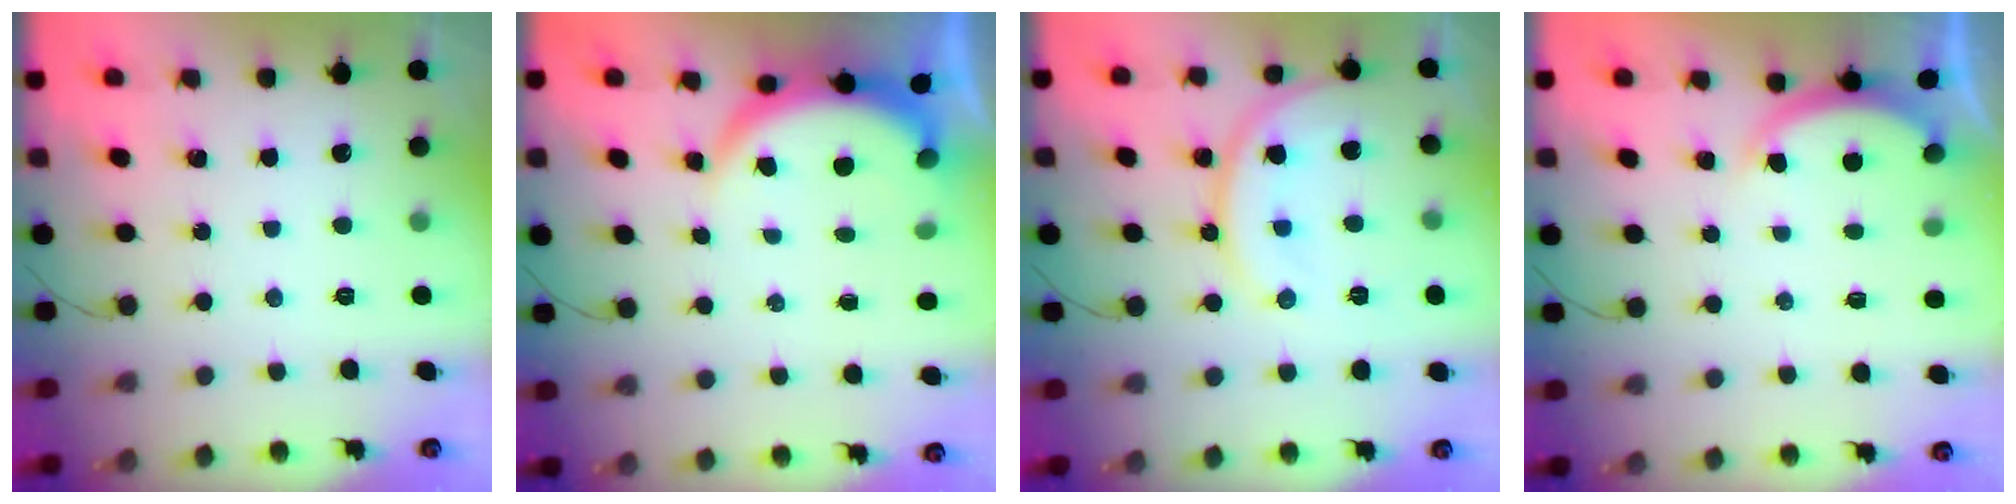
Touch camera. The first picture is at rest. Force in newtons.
{"total": 5.1, "press": 5.1, "slide": 0.4}
{"total": 12.3, "press": 12.3, "slide": 0.5}
{"total": 2.6, "press": 2.6, "slide": 0.5}